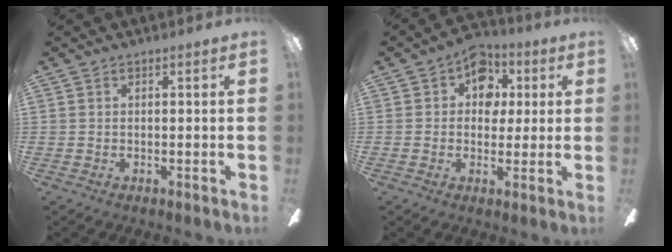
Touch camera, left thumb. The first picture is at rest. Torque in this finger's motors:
{"motor_torque": [1.05, 0.87, 0.65, -0.65, 0.12]}